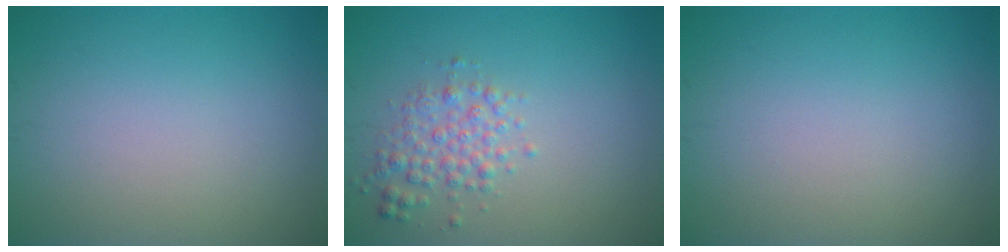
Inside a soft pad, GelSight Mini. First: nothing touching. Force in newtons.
{"total": 2.5, "press": 2.5, "slide": 0.0}
{"total": 0.0}